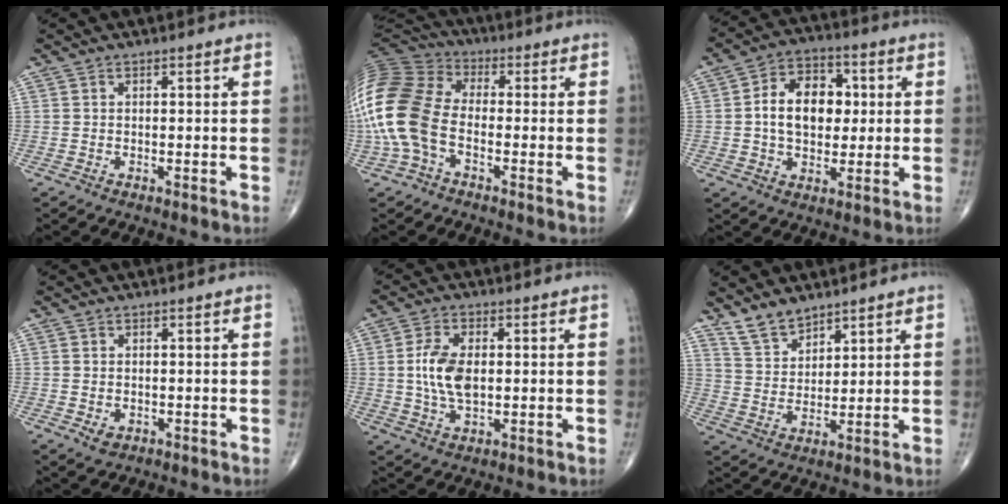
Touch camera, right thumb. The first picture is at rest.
{"total": 17.7, "force": [-3.5, 11.2, 13.3], "torque": [-0.298, 0.034, -0.075]}
{"total": 12.6, "force": [1.1, 8.7, 9.0], "torque": [-0.119, 0.016, 0.015]}
{"total": 2.3, "force": [-0.6, 1.8, 1.3], "torque": [-0.019, -0.001, -0.002]}
{"total": 8.7, "force": [0.5, 4.8, 7.2], "torque": [-0.142, -0.002, 0.011]}
{"total": 6.4, "force": [5.3, 2.8, 2.2], "torque": [-0.028, -0.033, 0.111]}